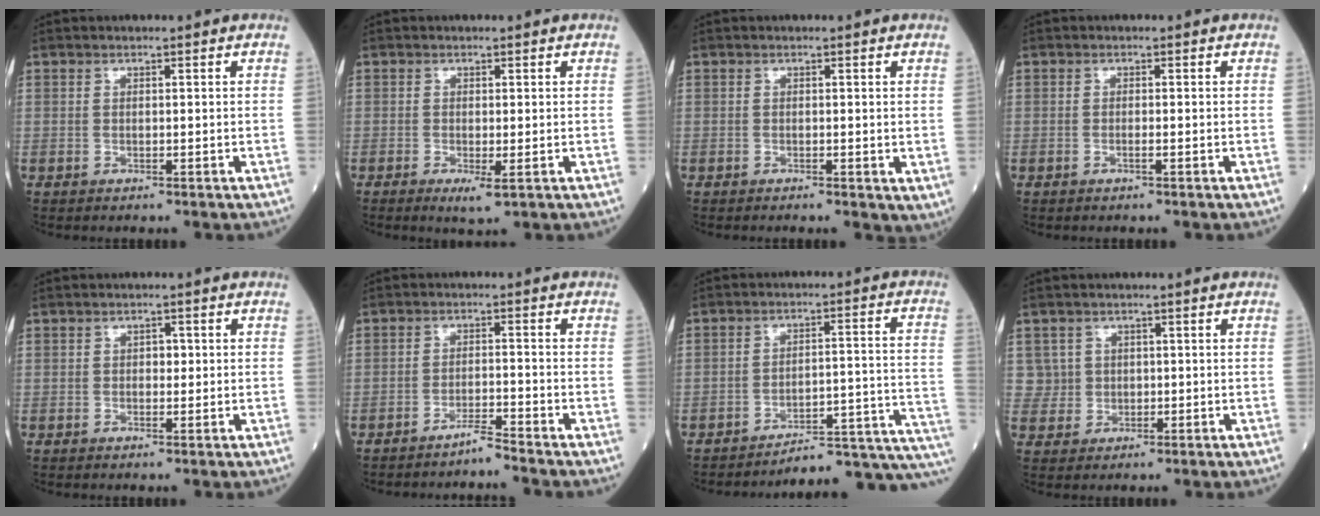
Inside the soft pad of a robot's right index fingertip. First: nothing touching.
{"total": 2.3, "force": [-0.9, 0.4, 2.1], "torque": [-0.033, -0.006, -0.012]}
{"total": 1.7, "force": [-0.2, 0.8, 1.5], "torque": [-0.021, -0.004, -0.003]}
{"total": 0.7, "force": [-0.3, 0.0, 0.6], "torque": [-0.015, 0.000, -0.006]}
{"total": 1.5, "force": [0.1, 0.9, 1.1], "torque": [-0.013, 0.003, 0.001]}
{"total": 2.9, "force": [-2.6, -0.9, 0.7], "torque": [-0.011, -0.009, -0.050]}
{"total": 13.0, "force": [-12.7, 0.0, 3.1], "torque": [-0.017, 0.053, -0.170]}
{"total": 3.1, "force": [0.9, 3.0, -0.3], "torque": [0.018, 0.005, 0.014]}